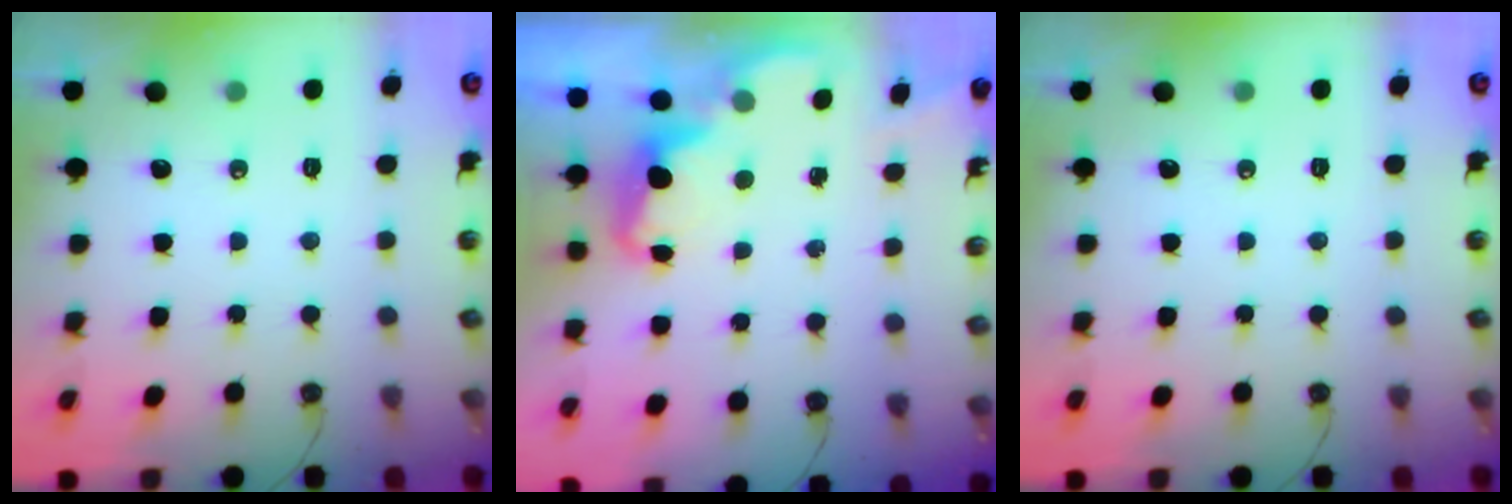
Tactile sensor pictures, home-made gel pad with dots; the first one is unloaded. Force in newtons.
{"total": 2.5, "press": 2.4, "slide": 0.7}
{"total": 0.0}